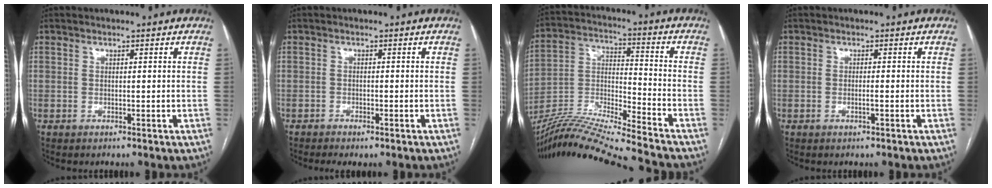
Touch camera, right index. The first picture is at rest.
{"total": 3.0, "force": [-2.2, 1.4, 1.6], "torque": [-0.029, -0.004, -0.027]}
{"total": 22.8, "force": [-20.6, -0.8, 9.6], "torque": [-0.213, -0.030, -0.359]}
{"total": 1.1, "force": [-0.6, 0.1, 1.0], "torque": [-0.020, 0.000, -0.009]}